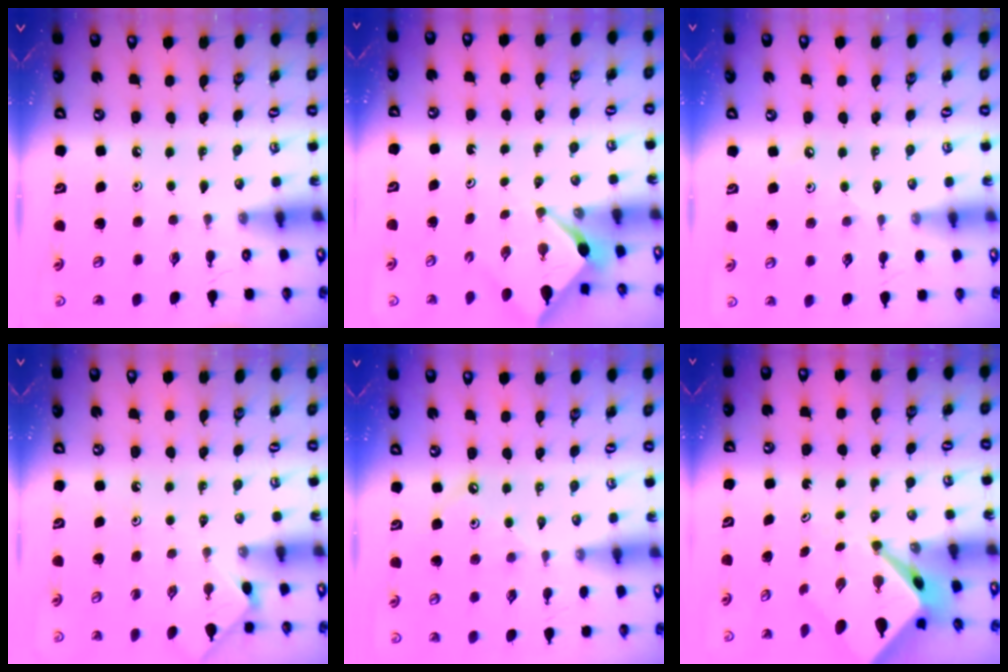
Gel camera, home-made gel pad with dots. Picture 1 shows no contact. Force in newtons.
{"total": 2.4, "press": 2.4, "slide": 0.2}
{"total": 1.9, "press": 1.8, "slide": 0.5}
{"total": 1.8, "press": 1.7, "slide": 0.4}
{"total": 2.6, "press": 2.6, "slide": 0.3}
{"total": 4.7, "press": 4.7, "slide": 0.4}